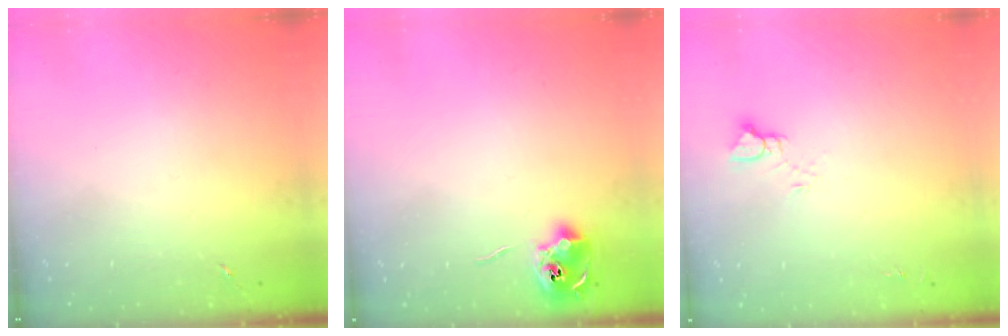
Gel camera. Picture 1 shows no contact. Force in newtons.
{"total": 8.8, "press": 8.8, "slide": 0.1}
{"total": 5.3, "press": 5.3, "slide": 0.5}